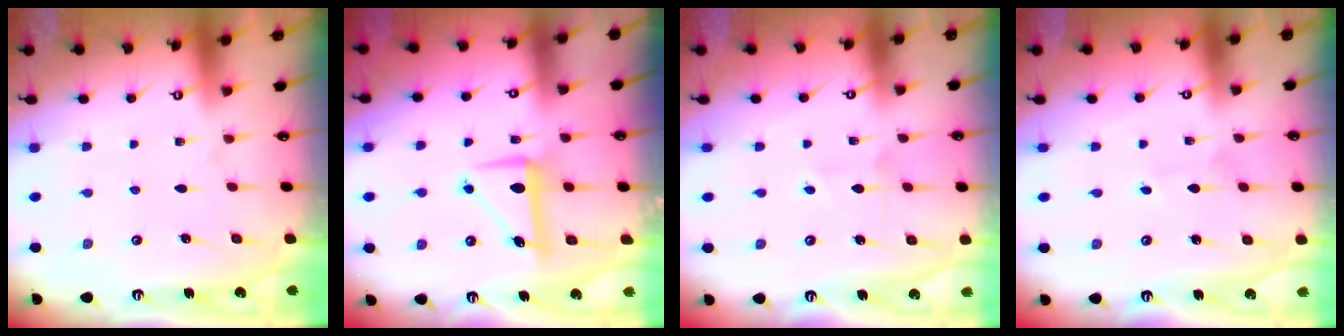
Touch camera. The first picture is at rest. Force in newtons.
{"total": 8.7, "press": 8.6, "slide": 0.8}
{"total": 3.5, "press": 3.5, "slide": 0.5}
{"total": 1.9, "press": 1.9, "slide": 0.2}